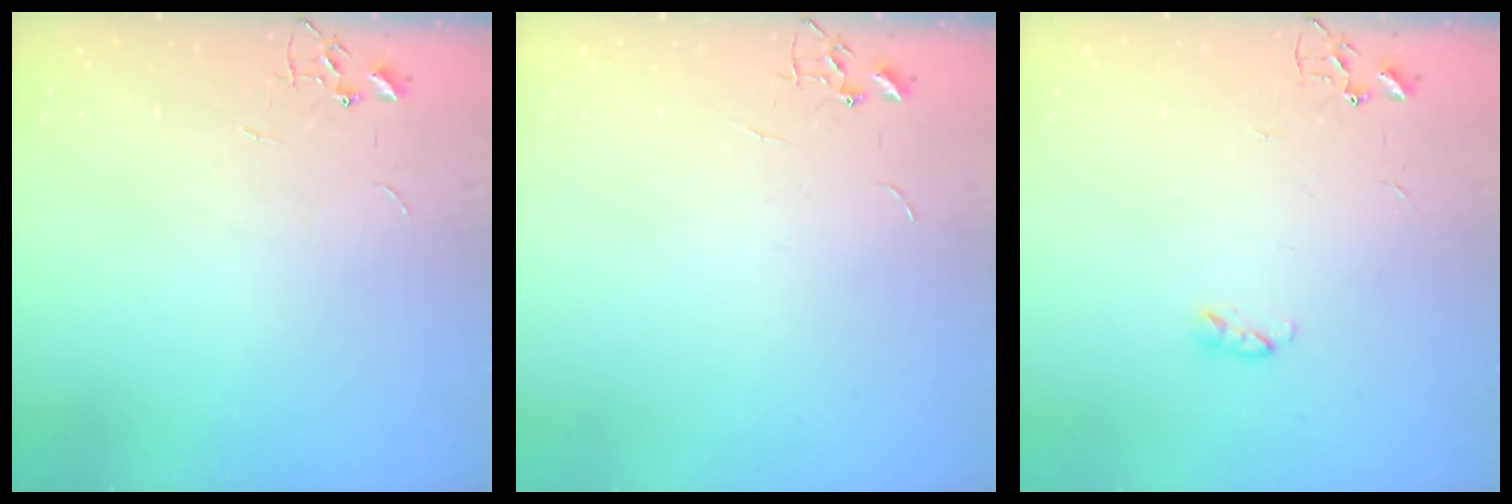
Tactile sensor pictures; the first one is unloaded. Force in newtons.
{"total": 0.0}
{"total": 3.6, "press": 3.5, "slide": 0.5}